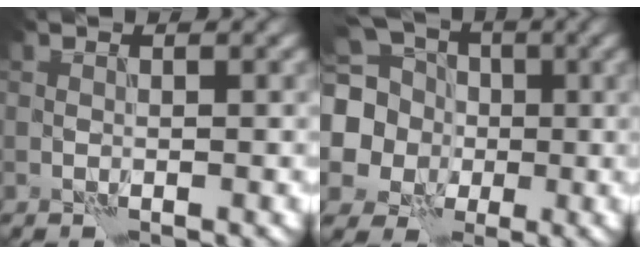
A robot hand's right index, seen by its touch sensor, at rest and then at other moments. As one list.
[{"total": 10.2, "force": [0.4, 9.4, 4.0], "torque": [-0.122, 0.005, -0.025]}]